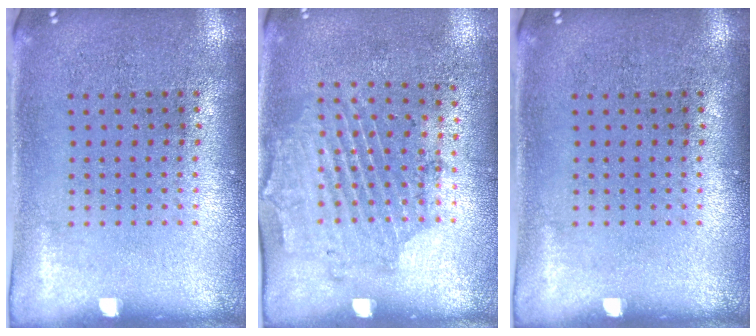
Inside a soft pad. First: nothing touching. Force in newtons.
{"total": 1.7, "press": 1.2, "slide": 1.2}
{"total": 0.0}